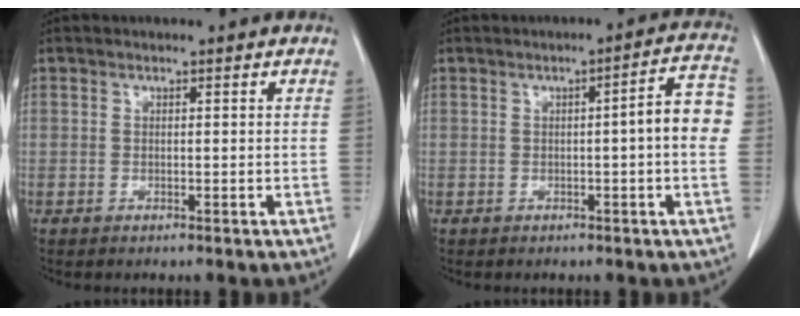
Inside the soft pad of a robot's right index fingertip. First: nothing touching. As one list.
[{"total": 6.1, "force": [-0.1, 0.5, 6.1], "torque": [-0.074, 0.016, -0.006]}]